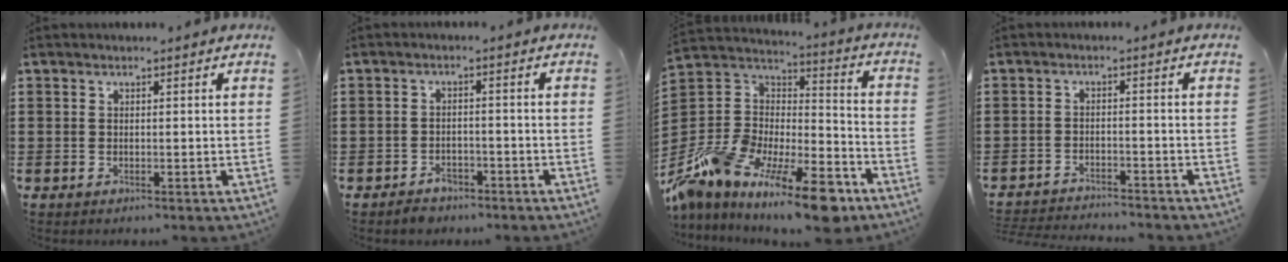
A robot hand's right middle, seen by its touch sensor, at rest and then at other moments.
{"total": 2.2, "force": [-2.1, 0.7, 0.1], "torque": [-0.008, 0.002, -0.045]}
{"total": 15.7, "force": [-12.9, 4.5, 7.7], "torque": [-0.162, 0.043, -0.247]}
{"total": 3.0, "force": [-3.0, 0.2, 0.0], "torque": [-0.006, 0.000, -0.064]}